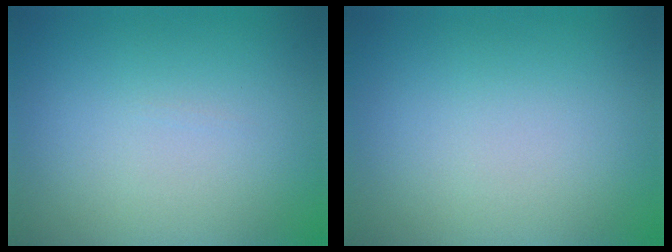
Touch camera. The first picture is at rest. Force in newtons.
{"total": 0.0}